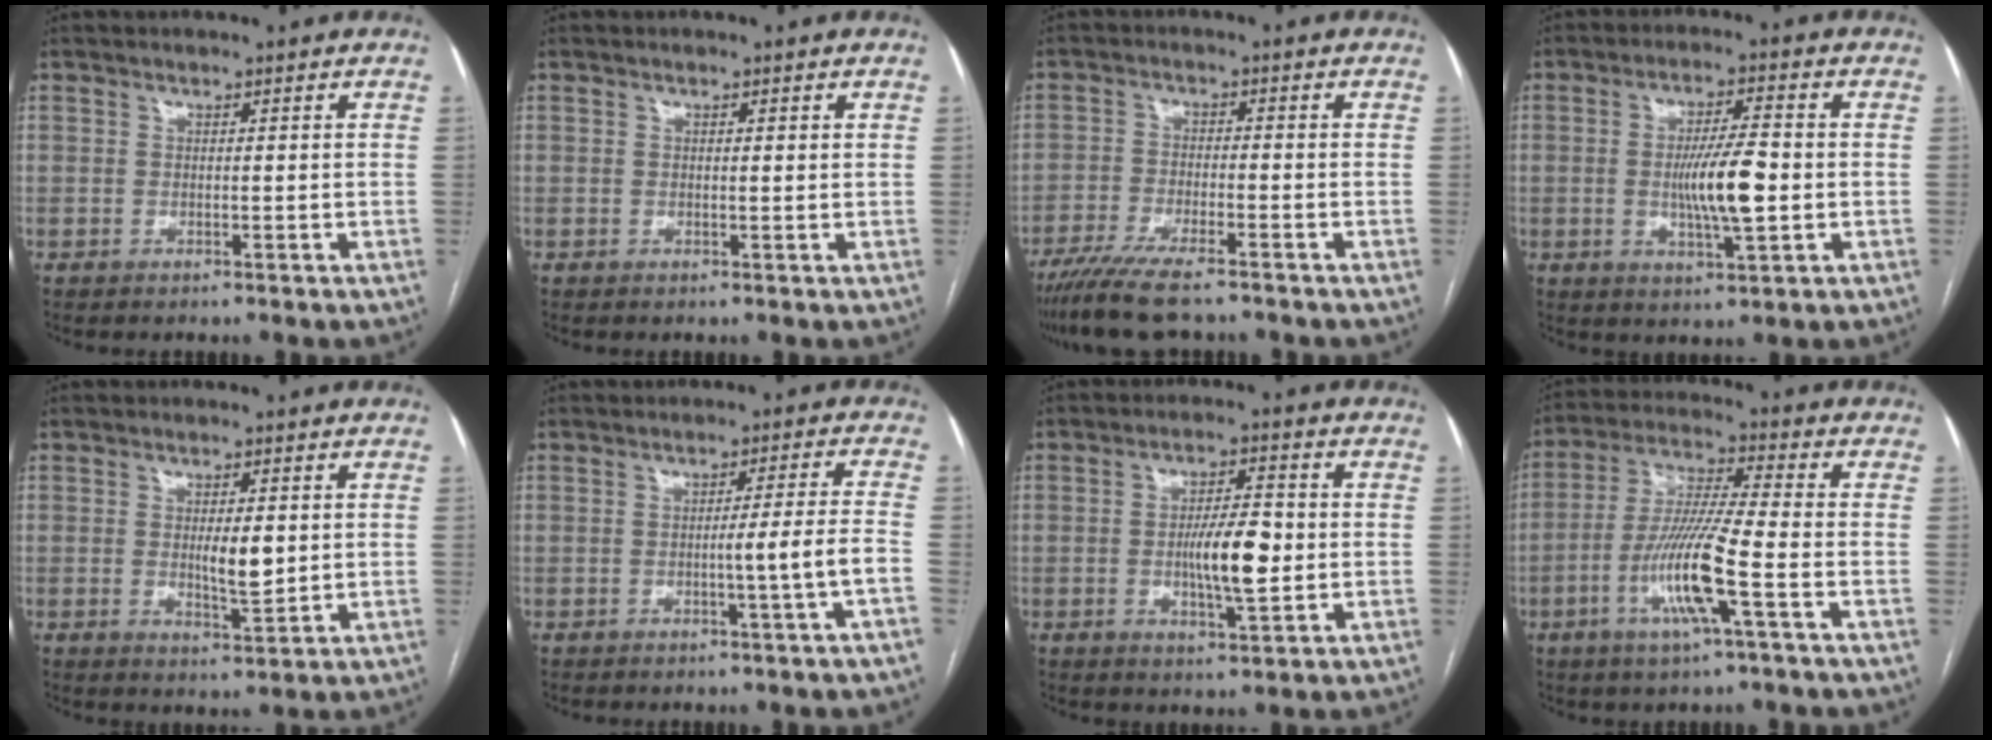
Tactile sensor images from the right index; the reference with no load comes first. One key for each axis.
{"total": 0.8, "fx": 0.3, "fy": 0.1, "fz": 0.7, "tx": -0.014, "ty": 0.001, "tz": 0.003}
{"total": 9.8, "fx": -8.0, "fy": 1.2, "fz": 5.5, "tx": -0.093, "ty": -0.025, "tz": -0.132}
{"total": 8.5, "fx": -0.9, "fy": 1.2, "fz": 8.4, "tx": -0.152, "ty": -0.002, "tz": -0.016}
{"total": 4.6, "fx": 0.4, "fy": 1.2, "fz": 4.4, "tx": -0.072, "ty": -0.007, "tz": 0.008}
{"total": 5.3, "fx": -1.8, "fy": -1.4, "fz": 4.8, "tx": -0.067, "ty": 0.000, "tz": -0.027}
{"total": 7.9, "fx": -0.8, "fy": 1.7, "fz": 7.6, "tx": -0.135, "ty": 0.001, "tz": -0.013}
{"total": 11.7, "fx": -4.1, "fy": -0.1, "fz": 11.0, "tx": -0.222, "ty": -0.008, "tz": -0.083}